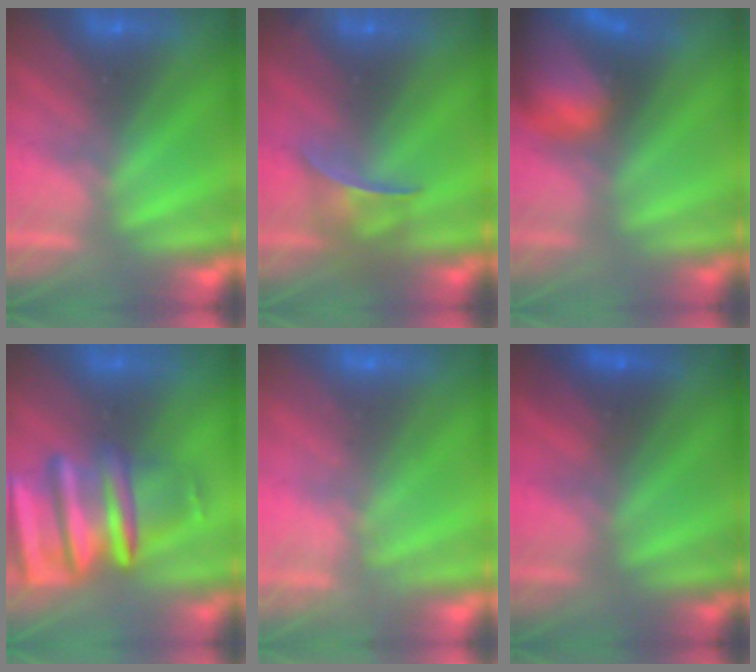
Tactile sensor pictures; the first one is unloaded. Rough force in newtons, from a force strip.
{"total": 6.5}
{"total": 7.7}
{"total": 7.1}
{"total": 9.2}
{"total": 1.6}